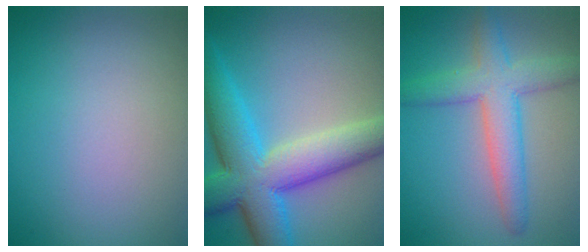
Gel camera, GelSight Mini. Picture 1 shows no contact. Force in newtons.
{"total": 10.5, "press": 10.5, "slide": 0.3}
{"total": 5.3, "press": 5.3, "slide": 0.2}